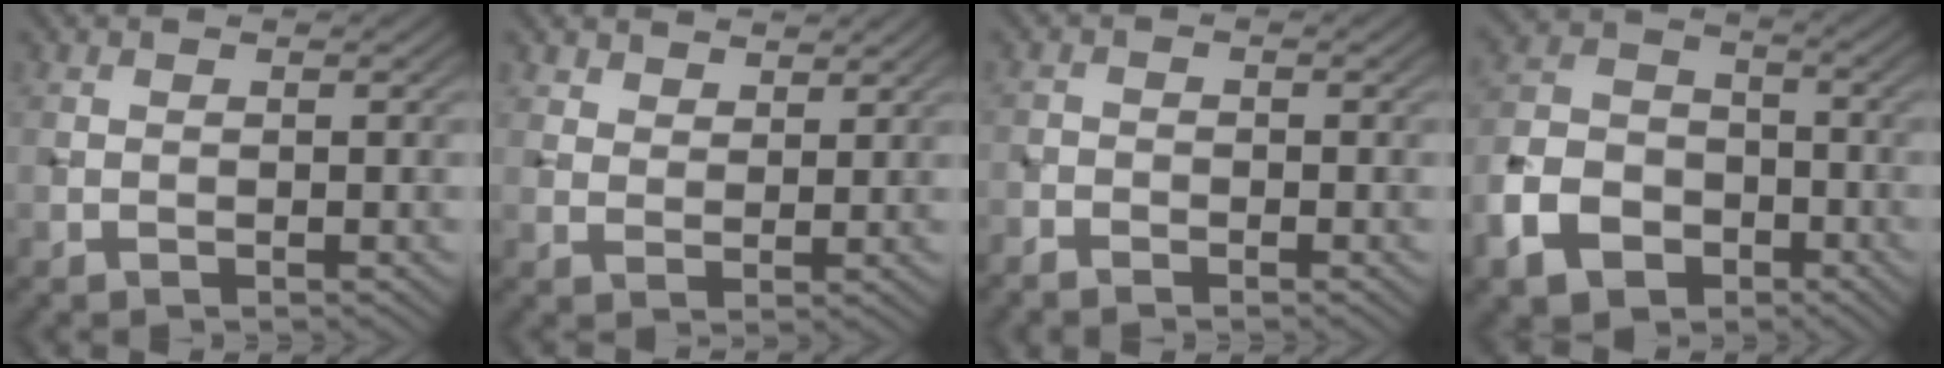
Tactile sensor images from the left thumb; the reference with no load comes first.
{"total": 3.6, "force": [2.9, 1.8, 1.1], "torque": [-0.029, -0.006, 0.069]}
{"total": 1.8, "force": [-1.6, 0.6, 0.5], "torque": [-0.011, -0.004, -0.037]}
{"total": 10.0, "force": [-5.1, 7.0, 4.9], "torque": [-0.127, -0.015, -0.114]}